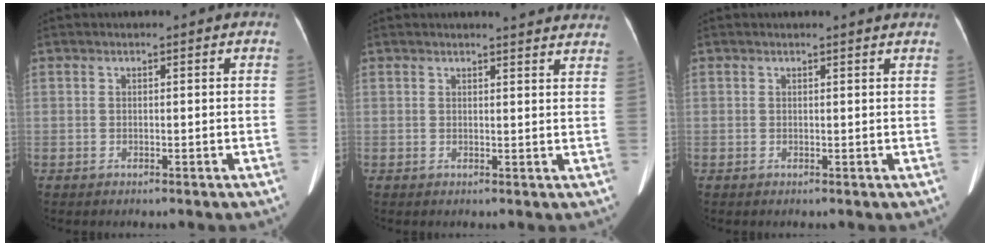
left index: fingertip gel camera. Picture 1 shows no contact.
{"total": 8.3, "force": [7.9, 0.7, 2.5], "torque": [-0.022, -0.011, 0.068]}
{"total": 2.0, "force": [2.0, -0.1, 0.4], "torque": [-0.012, 0.003, 0.016]}